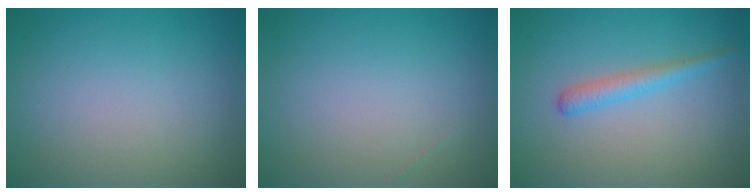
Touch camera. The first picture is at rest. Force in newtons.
{"total": 0.0}
{"total": 1.9, "press": 1.9, "slide": 0.1}